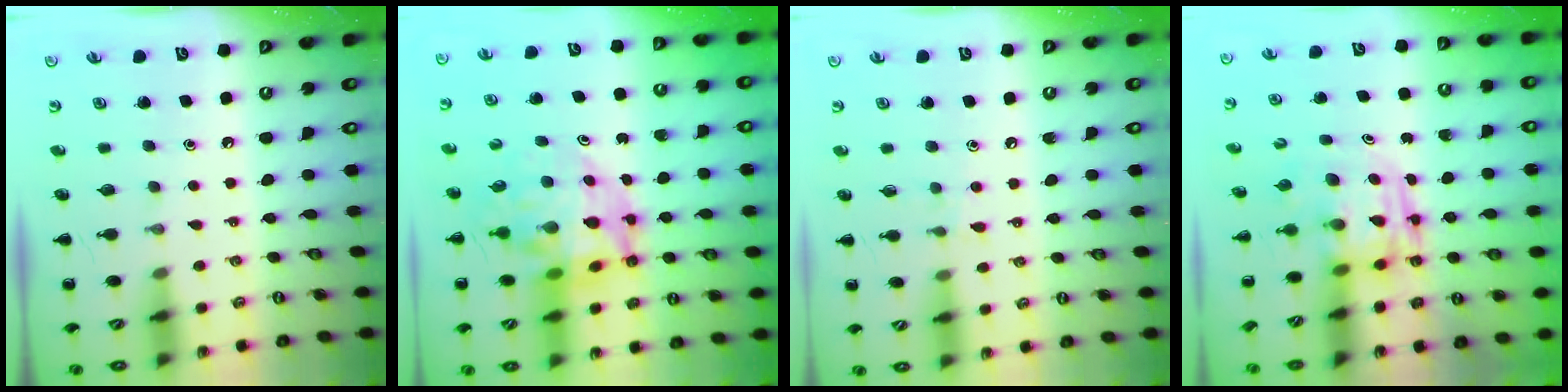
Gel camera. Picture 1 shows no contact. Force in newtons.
{"total": 13.5, "press": 13.0, "slide": 3.8}
{"total": 5.8, "press": 5.5, "slide": 1.9}
{"total": 3.8, "press": 3.8, "slide": 0.7}